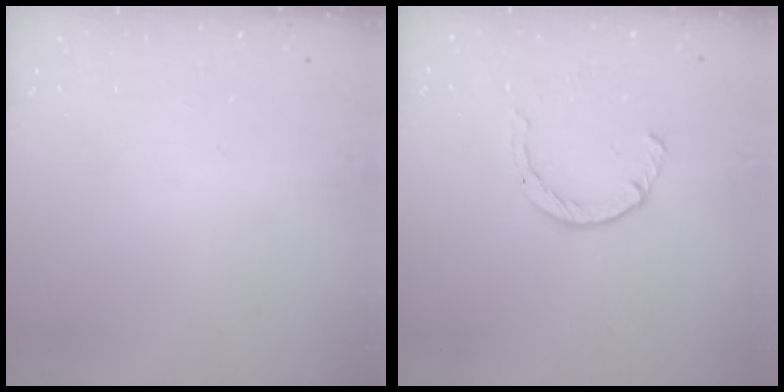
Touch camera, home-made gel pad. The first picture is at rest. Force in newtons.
{"total": 2.4, "press": 2.4, "slide": 0.2}